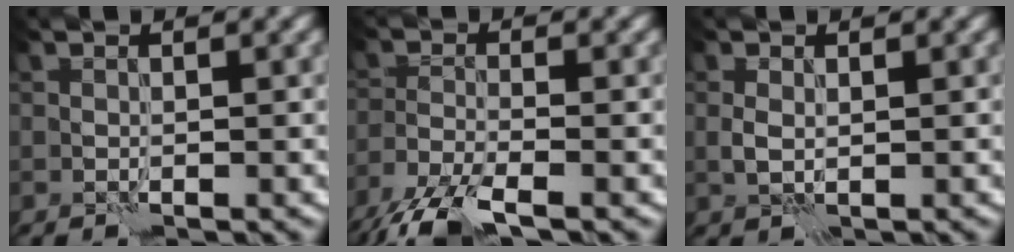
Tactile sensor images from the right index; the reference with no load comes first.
{"total": 5.9, "force": [-4.3, 1.6, 3.7], "torque": [-0.073, -0.015, -0.089]}
{"total": 1.0, "force": [0.3, 0.7, 0.7], "torque": [-0.018, -0.003, 0.007]}